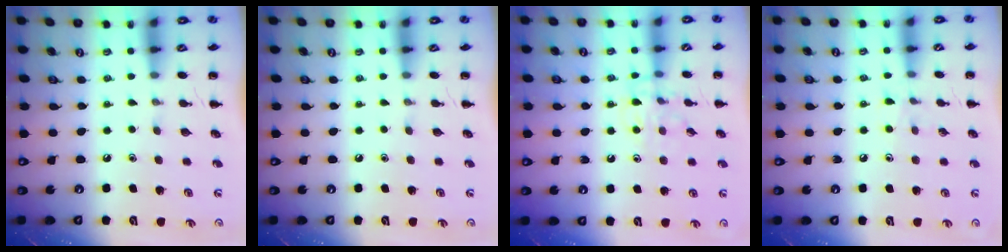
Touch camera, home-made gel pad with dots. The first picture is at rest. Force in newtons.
{"total": 0.0}
{"total": 10.0, "press": 10.0, "slide": 0.8}
{"total": 6.2, "press": 5.9, "slide": 2.1}